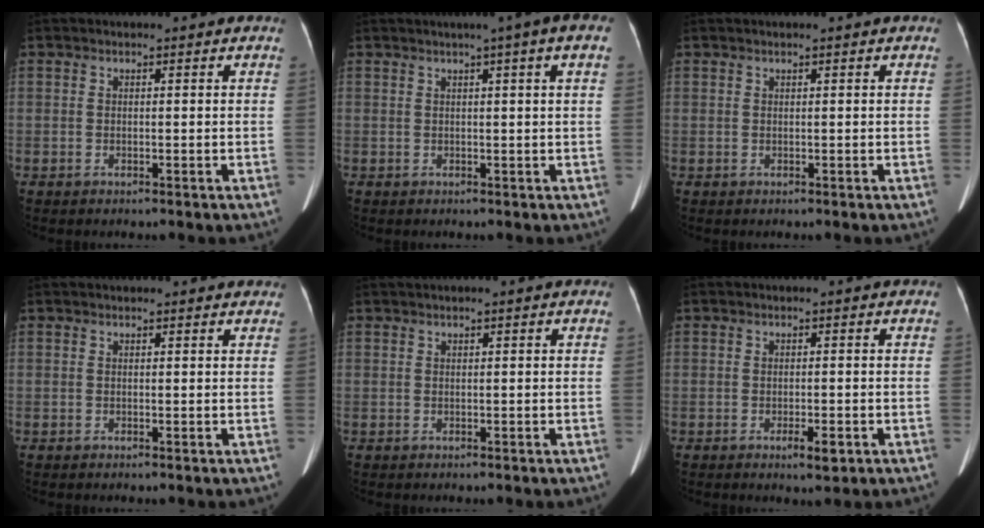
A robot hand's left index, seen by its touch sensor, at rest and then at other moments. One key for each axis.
{"total": 4.7, "fx": 2.3, "fy": 0.3, "fz": 4.1, "tx": -0.049, "ty": 0.028, "tz": 0.026}
{"total": 0.0}
{"total": 5.4, "fx": 4.9, "fy": 1.3, "fz": 1.6, "tx": -0.017, "ty": 0.026, "tz": 0.048}
{"total": 0.8, "fx": 0.5, "fy": -0.1, "fz": 0.5, "tx": -0.011, "ty": 0.013, "tz": 0.013}
{"total": 2.4, "fx": -1.1, "fy": 0.6, "fz": 2.0, "tx": -0.033, "ty": -0.003, "tz": -0.013}